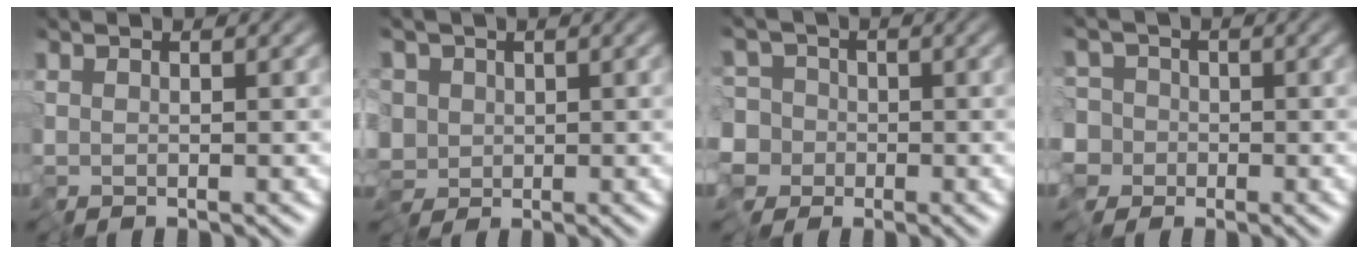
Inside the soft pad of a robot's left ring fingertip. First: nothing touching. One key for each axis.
{"total": 4.3, "fx": -1.2, "fy": 3.5, "fz": 2.0, "tx": -0.041, "ty": -0.005, "tz": -0.038}
{"total": 6.5, "fx": -1.2, "fy": 6.1, "fz": 1.9, "tx": -0.026, "ty": 0.024, "tz": -0.076}
{"total": 5.4, "fx": -1.2, "fy": 5.1, "fz": 1.3, "tx": -0.019, "ty": 0.022, "tz": -0.065}